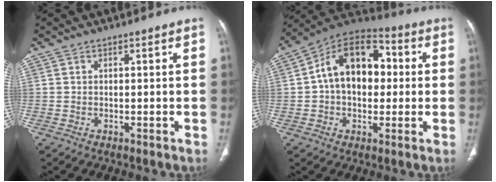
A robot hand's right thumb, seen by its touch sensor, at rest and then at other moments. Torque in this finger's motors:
{"motor_torque": [-0.01, 2.61, 0.57, -0.49, 0.15]}